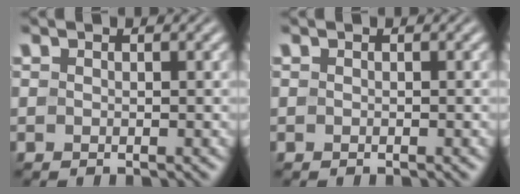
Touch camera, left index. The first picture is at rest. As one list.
[{"total": 0.0}]